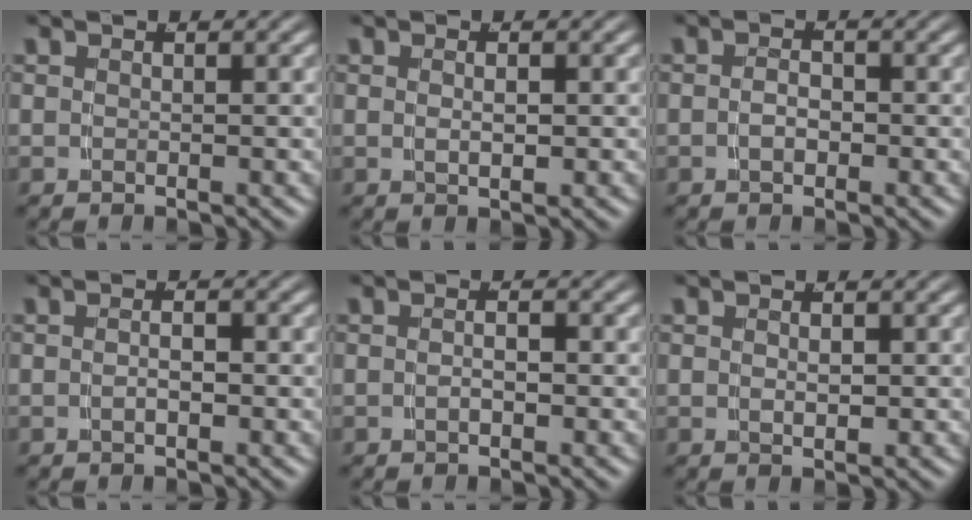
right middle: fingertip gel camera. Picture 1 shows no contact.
{"total": 1.2, "force": [0.0, -0.1, 1.2], "torque": [-0.019, -0.009, 0.007]}
{"total": 1.4, "force": [-0.8, 0.6, 1.0], "torque": [-0.023, -0.005, -0.011]}
{"total": 1.4, "force": [-0.8, 0.3, 1.1], "torque": [-0.015, -0.003, -0.012]}
{"total": 1.3, "force": [-0.8, 0.2, 1.0], "torque": [-0.015, -0.003, -0.012]}
{"total": 0.9, "force": [0.0, 0.1, 0.9], "torque": [-0.015, -0.010, 0.009]}